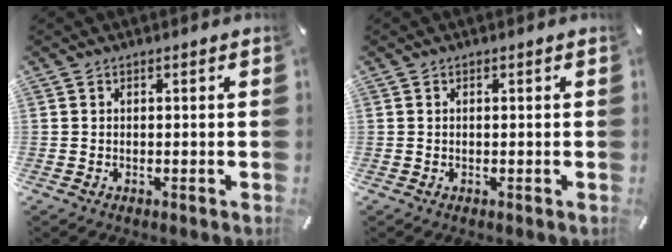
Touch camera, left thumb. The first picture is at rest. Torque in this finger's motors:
{"motor_torque": [-0.15, -0.27, 0.12, 0.30, -0.02]}